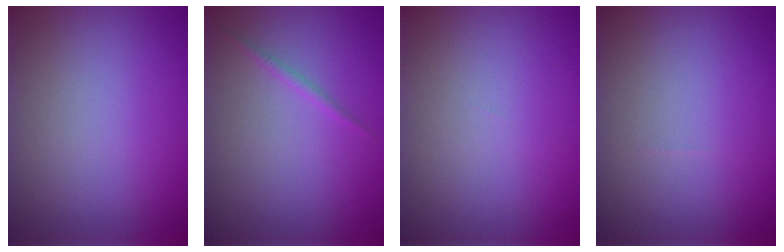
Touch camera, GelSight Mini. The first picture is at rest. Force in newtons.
{"total": 0.7, "press": 0.7, "slide": 0.0}
{"total": 0.0}
{"total": 0.0}